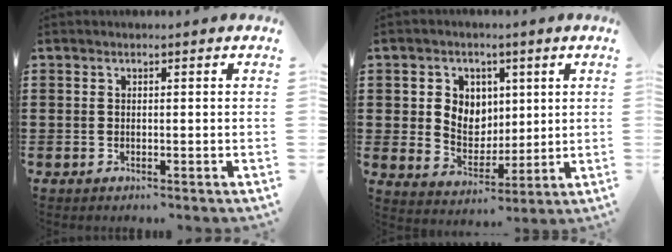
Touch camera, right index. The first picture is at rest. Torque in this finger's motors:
{"motor_torque": [1.24, 0.84, 0.22, 0.07]}